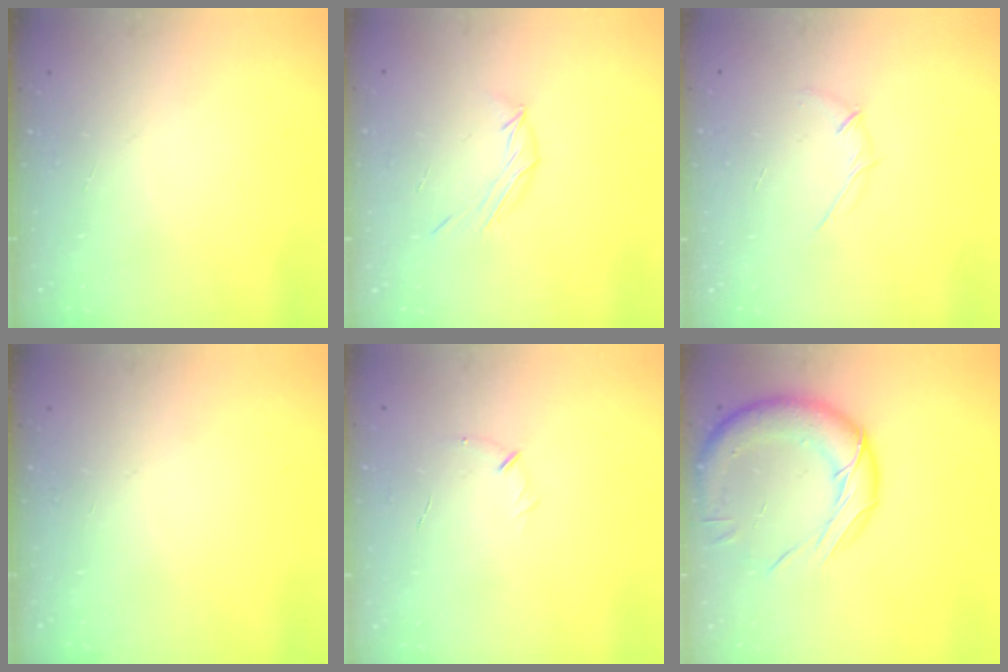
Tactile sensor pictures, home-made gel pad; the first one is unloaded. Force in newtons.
{"total": 5.4, "press": 5.3, "slide": 1.1}
{"total": 2.7, "press": 2.6, "slide": 0.8}
{"total": 0.0}
{"total": 4.7, "press": 4.6, "slide": 1.2}
{"total": 17.3, "press": 17.2, "slide": 1.8}